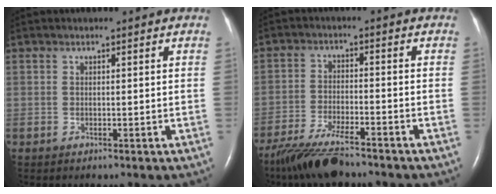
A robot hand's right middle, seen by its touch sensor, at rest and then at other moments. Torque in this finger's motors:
{"motor_torque": [0.77, -0.88, 0.02, 0.05]}